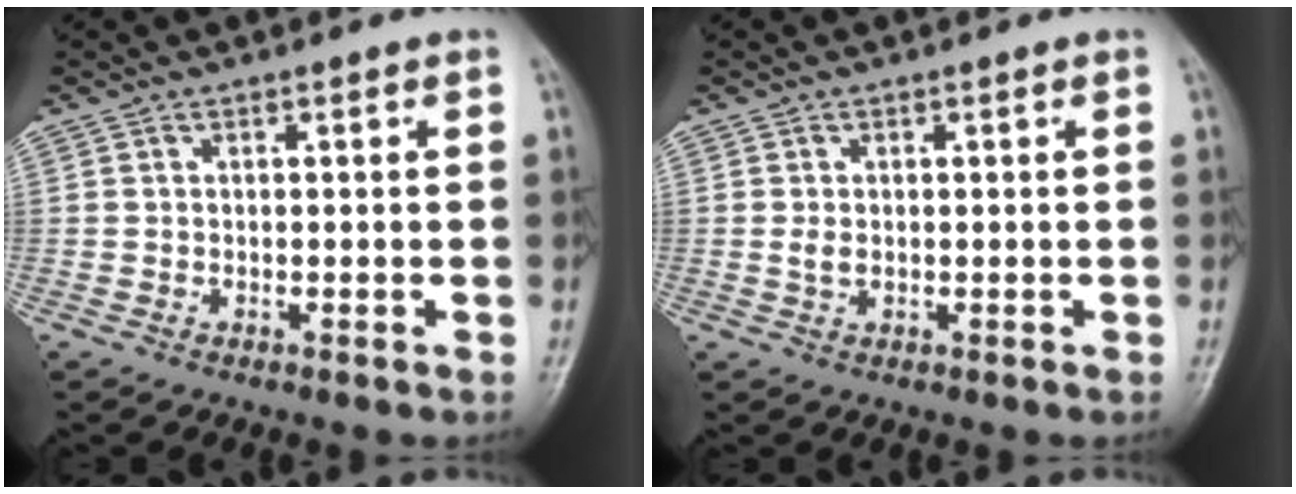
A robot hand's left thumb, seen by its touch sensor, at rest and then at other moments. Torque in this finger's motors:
{"motor_torque": [-0.26, 0.09, 0.36, 0.03, -0.01]}